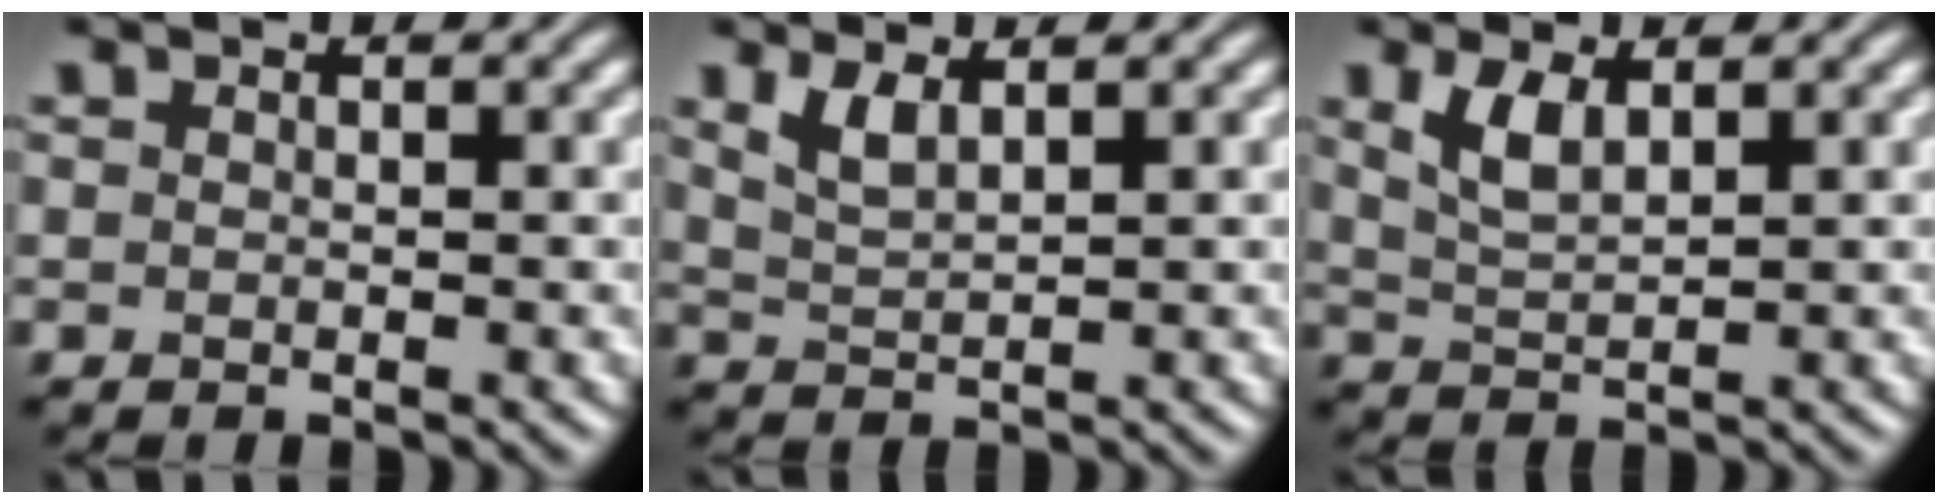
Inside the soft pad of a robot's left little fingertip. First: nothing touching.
{"total": 2.3, "force": [1.4, 0.7, 1.7], "torque": [-0.039, -0.004, 0.033]}
{"total": 2.9, "force": [1.5, 1.1, 2.2], "torque": [-0.053, -0.002, 0.034]}